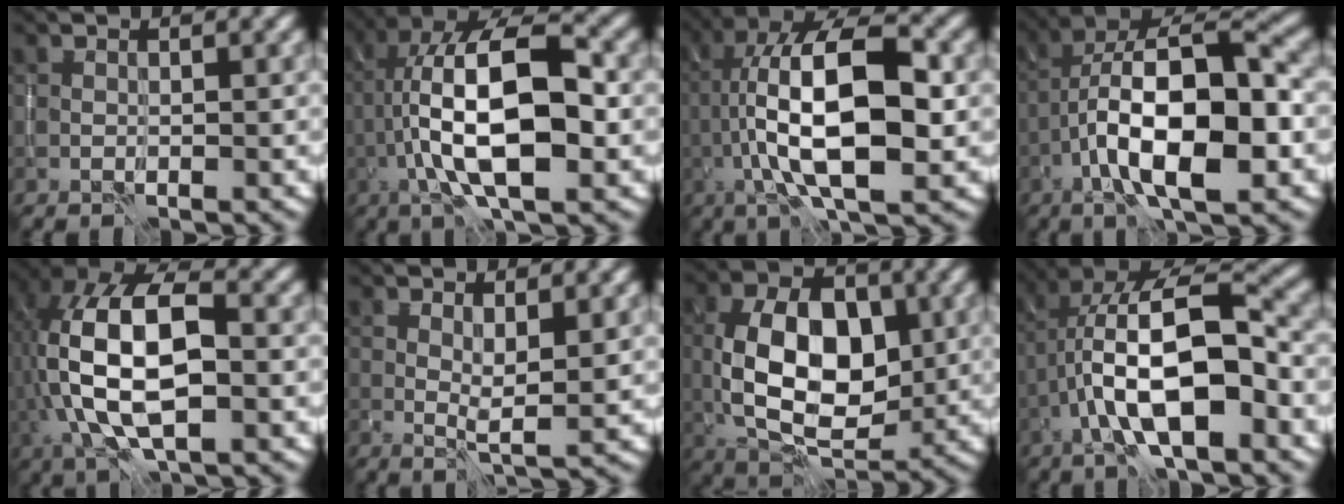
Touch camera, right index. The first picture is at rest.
{"total": 12.6, "force": [-1.5, 4.6, 11.6], "torque": [-0.197, 0.031, -0.034]}
{"total": 12.7, "force": [-1.0, 4.6, 11.8], "torque": [-0.201, 0.029, -0.027]}
{"total": 11.9, "force": [-3.0, 4.4, 10.6], "torque": [-0.185, 0.010, -0.055]}
{"total": 12.7, "force": [-0.5, 6.6, 10.8], "torque": [-0.214, 0.013, -0.015]}
{"total": 2.3, "force": [0.8, 0.6, 2.1], "torque": [-0.037, -0.006, 0.015]}
{"total": 10.0, "force": [0.1, 6.2, 7.9], "torque": [-0.142, 0.000, 0.003]}
{"total": 11.2, "force": [-2.3, 4.3, 10.1], "torque": [-0.181, 0.020, -0.046]}